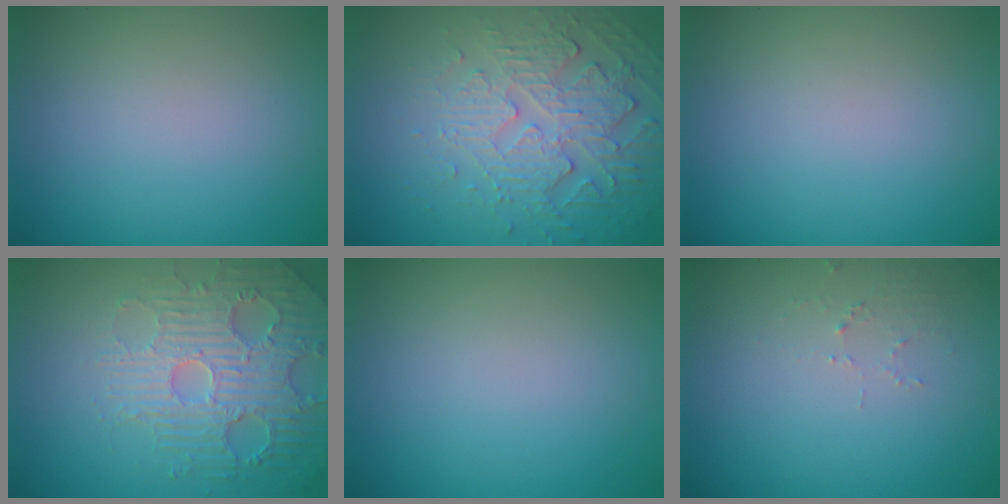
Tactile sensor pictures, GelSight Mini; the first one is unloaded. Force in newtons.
{"total": 5.4, "press": 3.7, "slide": 4.0}
{"total": 0.0}
{"total": 4.5, "press": 4.5, "slide": 0.9}
{"total": 0.0}
{"total": 1.1, "press": 1.1, "slide": 0.1}